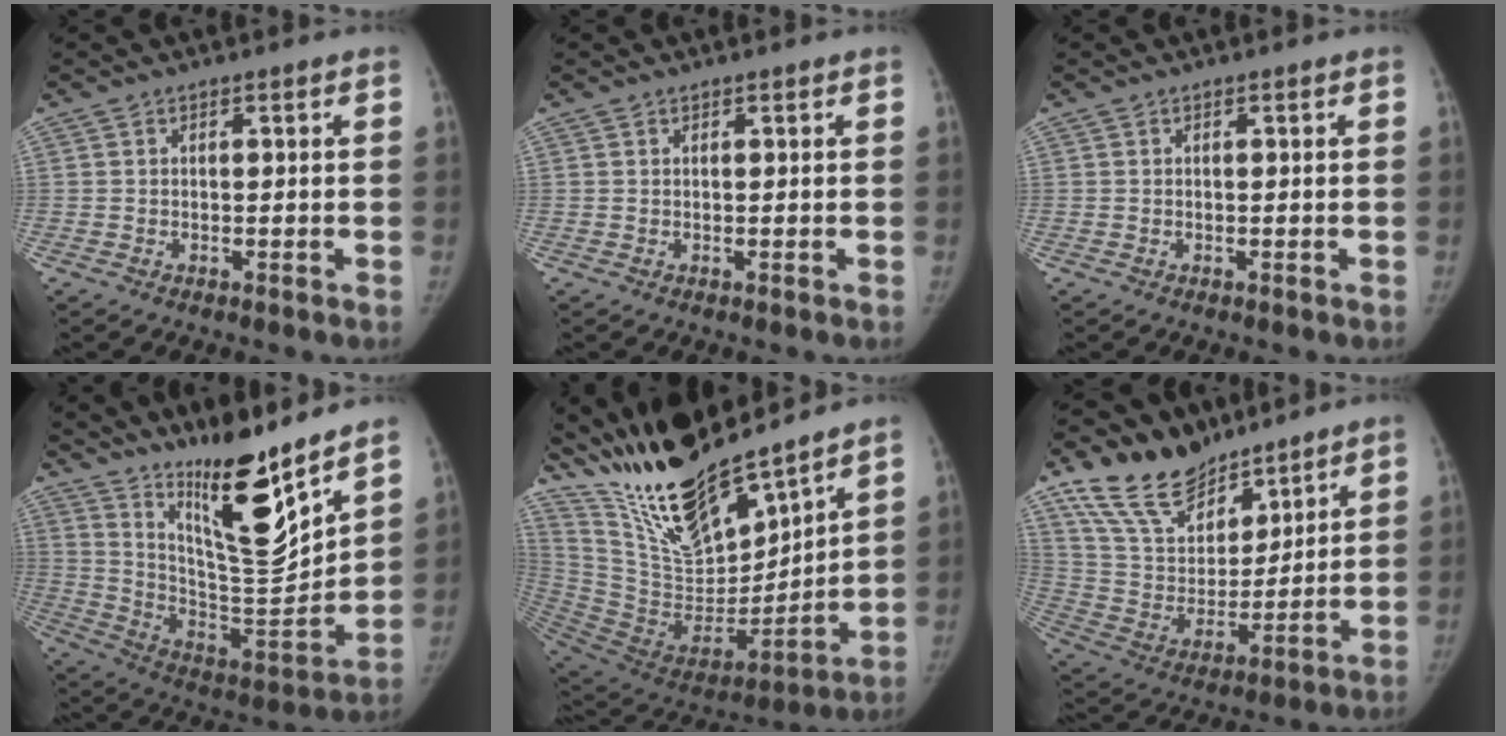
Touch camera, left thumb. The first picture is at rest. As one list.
[{"total": 0.0}, {"total": 0.0}, {"total": 19.5, "force": [14.2, 3.4, 12.9], "torque": [-0.168, -0.113, 0.249]}, {"total": 25.2, "force": [20.8, 6.9, 12.4], "torque": [-0.188, -0.113, 0.382]}, {"total": 17.3, "force": [13.2, 8.9, 6.6], "torque": [-0.079, -0.060, 0.257]}]